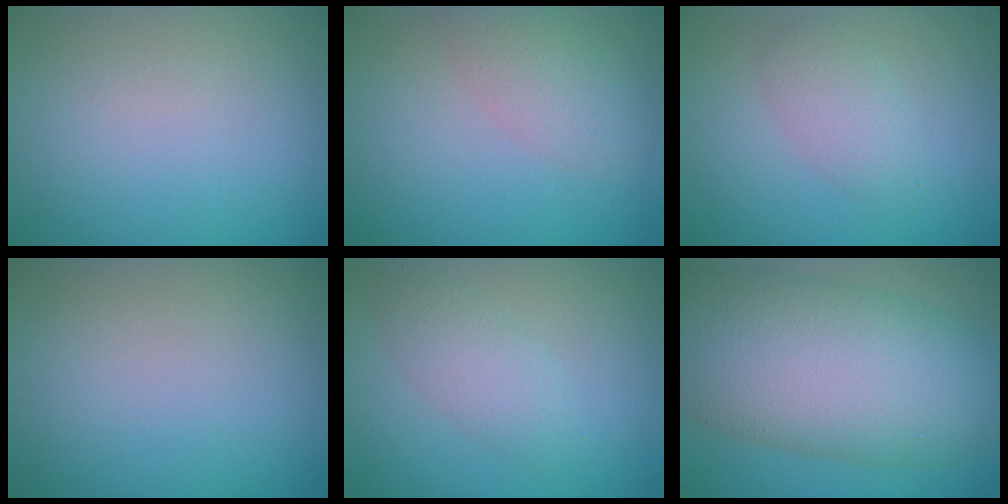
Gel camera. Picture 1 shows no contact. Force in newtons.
{"total": 2.8, "press": 2.8, "slide": 0.1}
{"total": 2.4, "press": 2.4, "slide": 0.1}
{"total": 0.0}
{"total": 2.7, "press": 2.7, "slide": 0.0}
{"total": 13.8, "press": 13.8, "slide": 0.2}